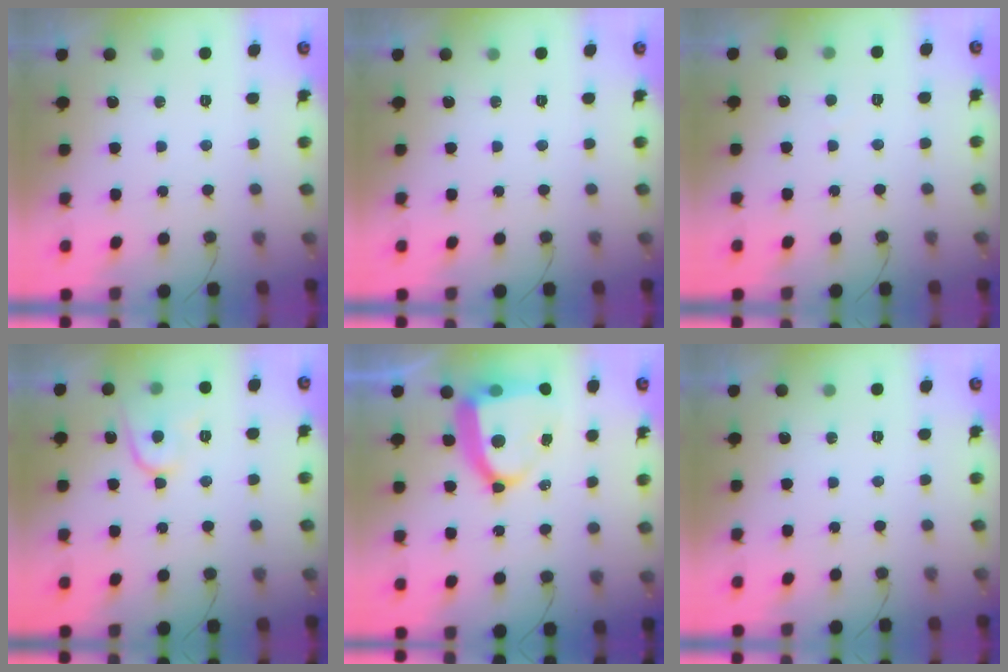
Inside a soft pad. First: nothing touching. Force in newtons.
{"total": 0.0}
{"total": 2.0, "press": 2.0, "slide": 0.1}
{"total": 9.5, "press": 9.4, "slide": 1.0}
{"total": 14.4, "press": 14.3, "slide": 1.4}
{"total": 0.0}